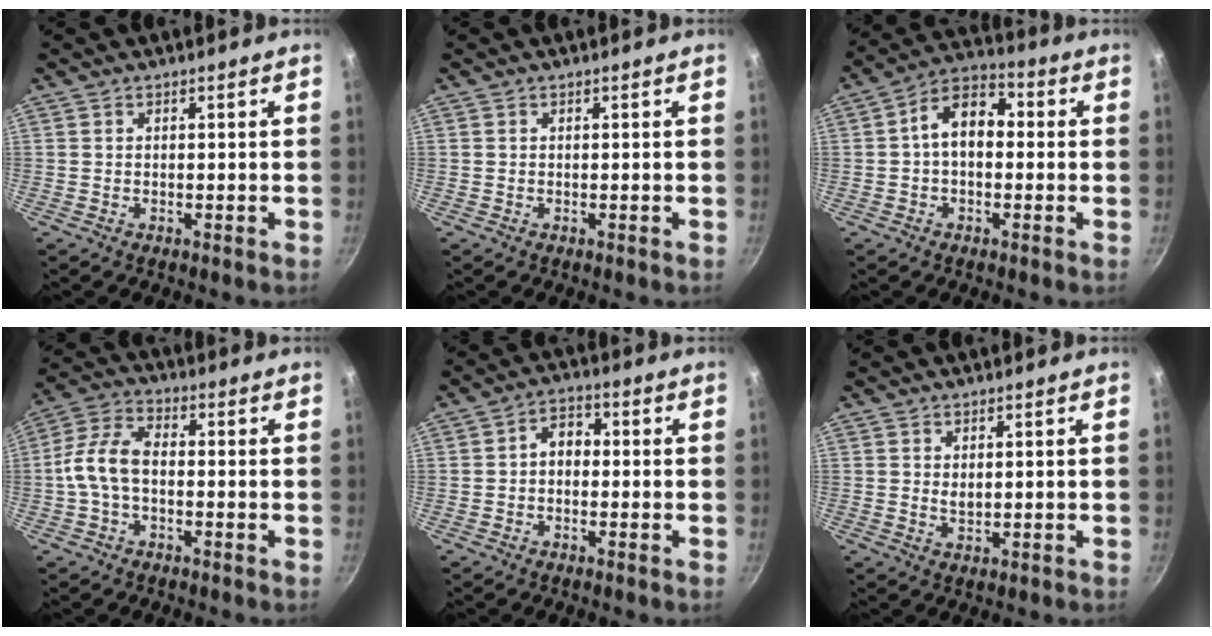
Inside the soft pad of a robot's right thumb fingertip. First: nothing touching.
{"total": 0.0}
{"total": 9.6, "force": [0.4, 6.1, 7.3], "torque": [-0.105, 0.033, -0.007]}
{"total": 8.7, "force": [-1.0, 5.0, 7.0], "torque": [-0.144, 0.031, -0.027]}
{"total": 4.4, "force": [-0.3, 3.2, 2.9], "torque": [-0.029, 0.019, -0.017]}
{"total": 1.5, "force": [0.5, 0.7, 1.2], "torque": [-0.019, -0.007, 0.011]}